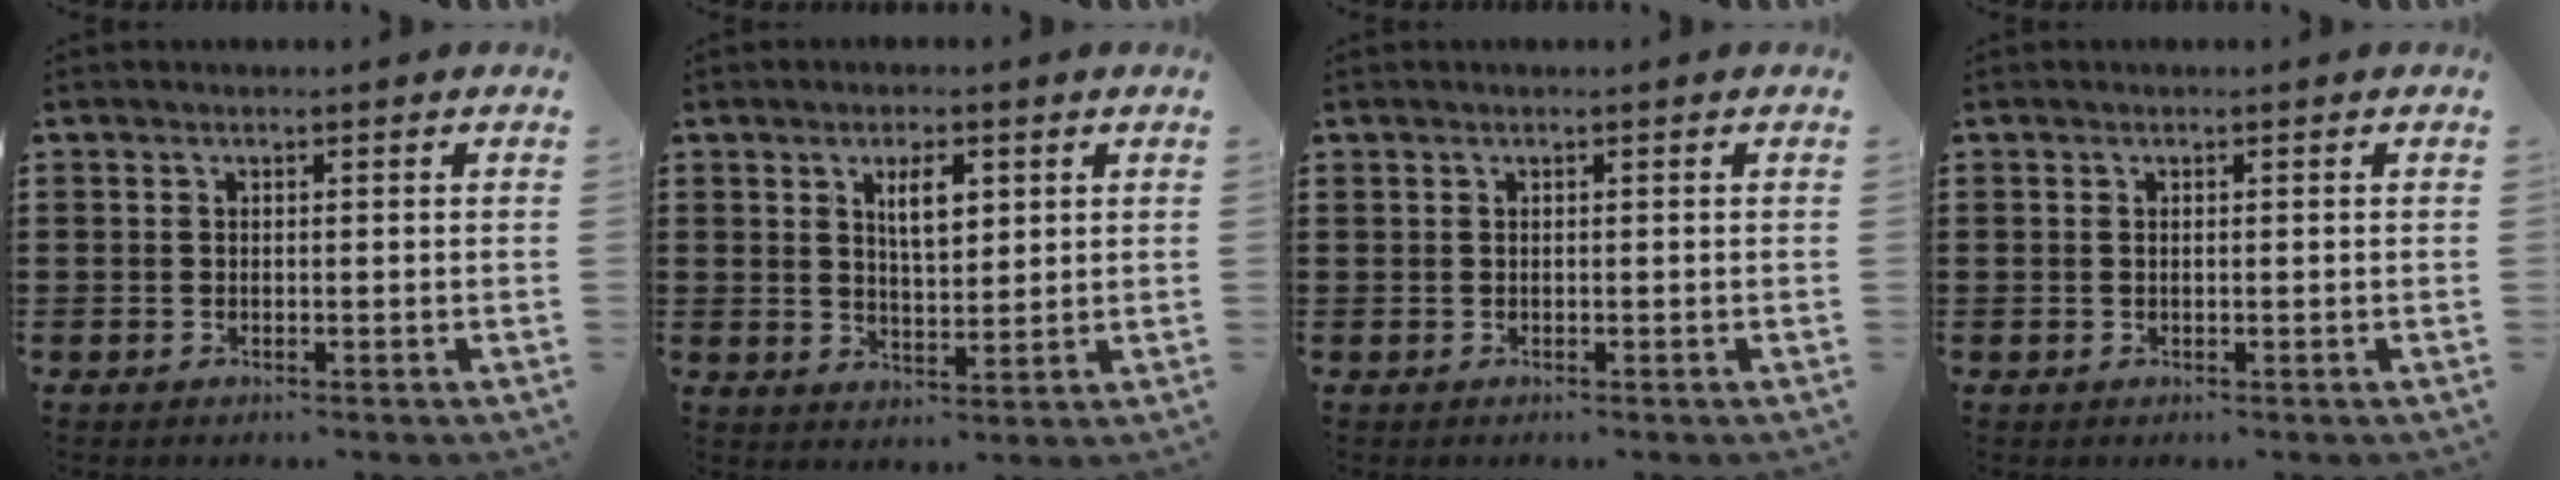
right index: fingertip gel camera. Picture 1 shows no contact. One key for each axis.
{"total": 4.7, "fx": 2.0, "fy": 1.9, "fz": 3.9, "tx": -0.067, "ty": 0.003, "tz": 0.030}
{"total": 0.0}
{"total": 0.0}